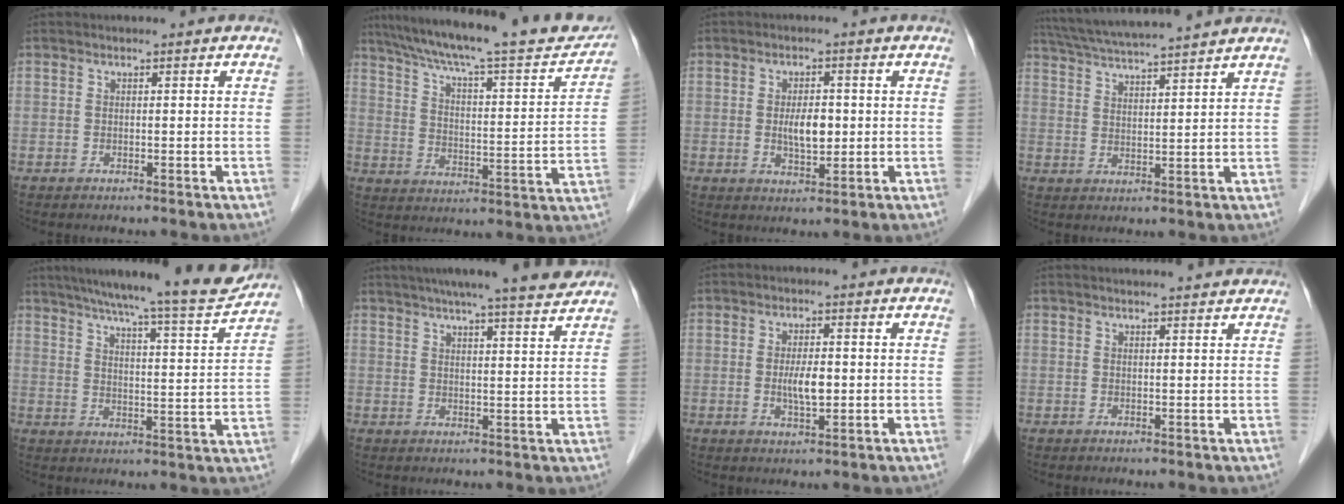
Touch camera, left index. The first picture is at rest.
{"total": 25.5, "force": [22.1, 3.0, 12.4], "torque": [-0.199, -0.011, 0.302]}
{"total": 3.8, "force": [0.0, 1.5, 3.4], "torque": [-0.063, -0.002, 0.003]}
{"total": 13.5, "force": [12.1, -0.6, 5.9], "torque": [-0.113, 0.028, 0.186]}
{"total": 17.6, "force": [15.9, 0.0, 7.5], "torque": [-0.115, -0.025, 0.216]}
{"total": 14.8, "force": [13.0, 0.1, 7.0], "torque": [-0.114, 0.011, 0.170]}
{"total": 3.8, "force": [-0.3, 1.1, 3.7], "torque": [-0.072, -0.003, -0.003]}
{"total": 7.4, "force": [7.1, 0.4, 2.0], "torque": [-0.023, 0.023, 0.073]}